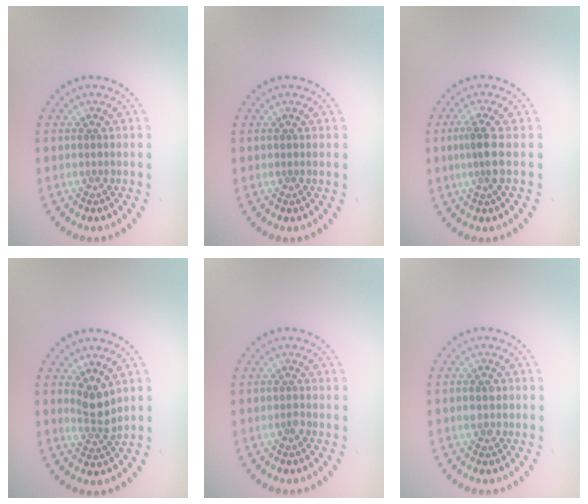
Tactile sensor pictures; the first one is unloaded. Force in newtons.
{"total": 0.0}
{"total": 2.2, "press": 1.8, "slide": 1.4}
{"total": 2.4, "press": 1.8, "slide": 1.6}
{"total": 0.7, "press": 0.5, "slide": 0.5}
{"total": 1.8, "press": 1.8, "slide": 0.1}